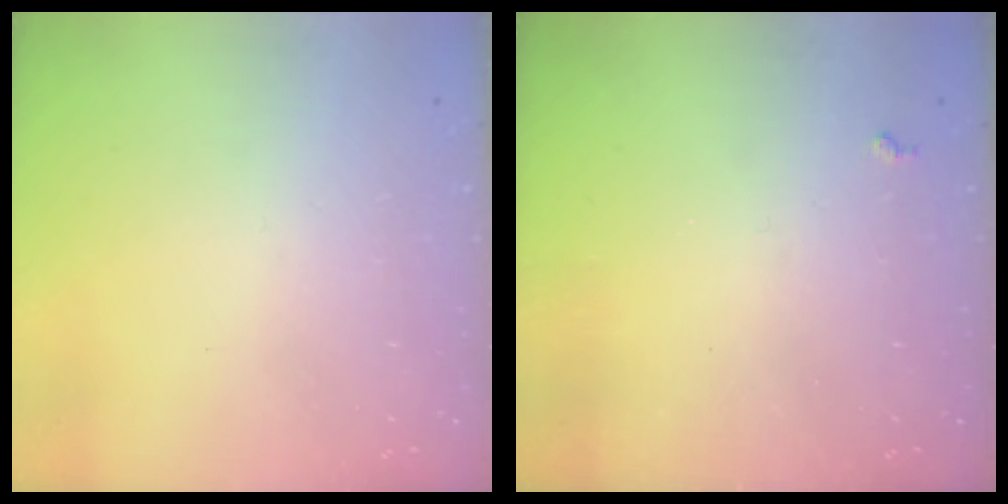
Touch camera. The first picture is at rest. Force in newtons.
{"total": 3.0, "press": 3.0, "slide": 0.5}